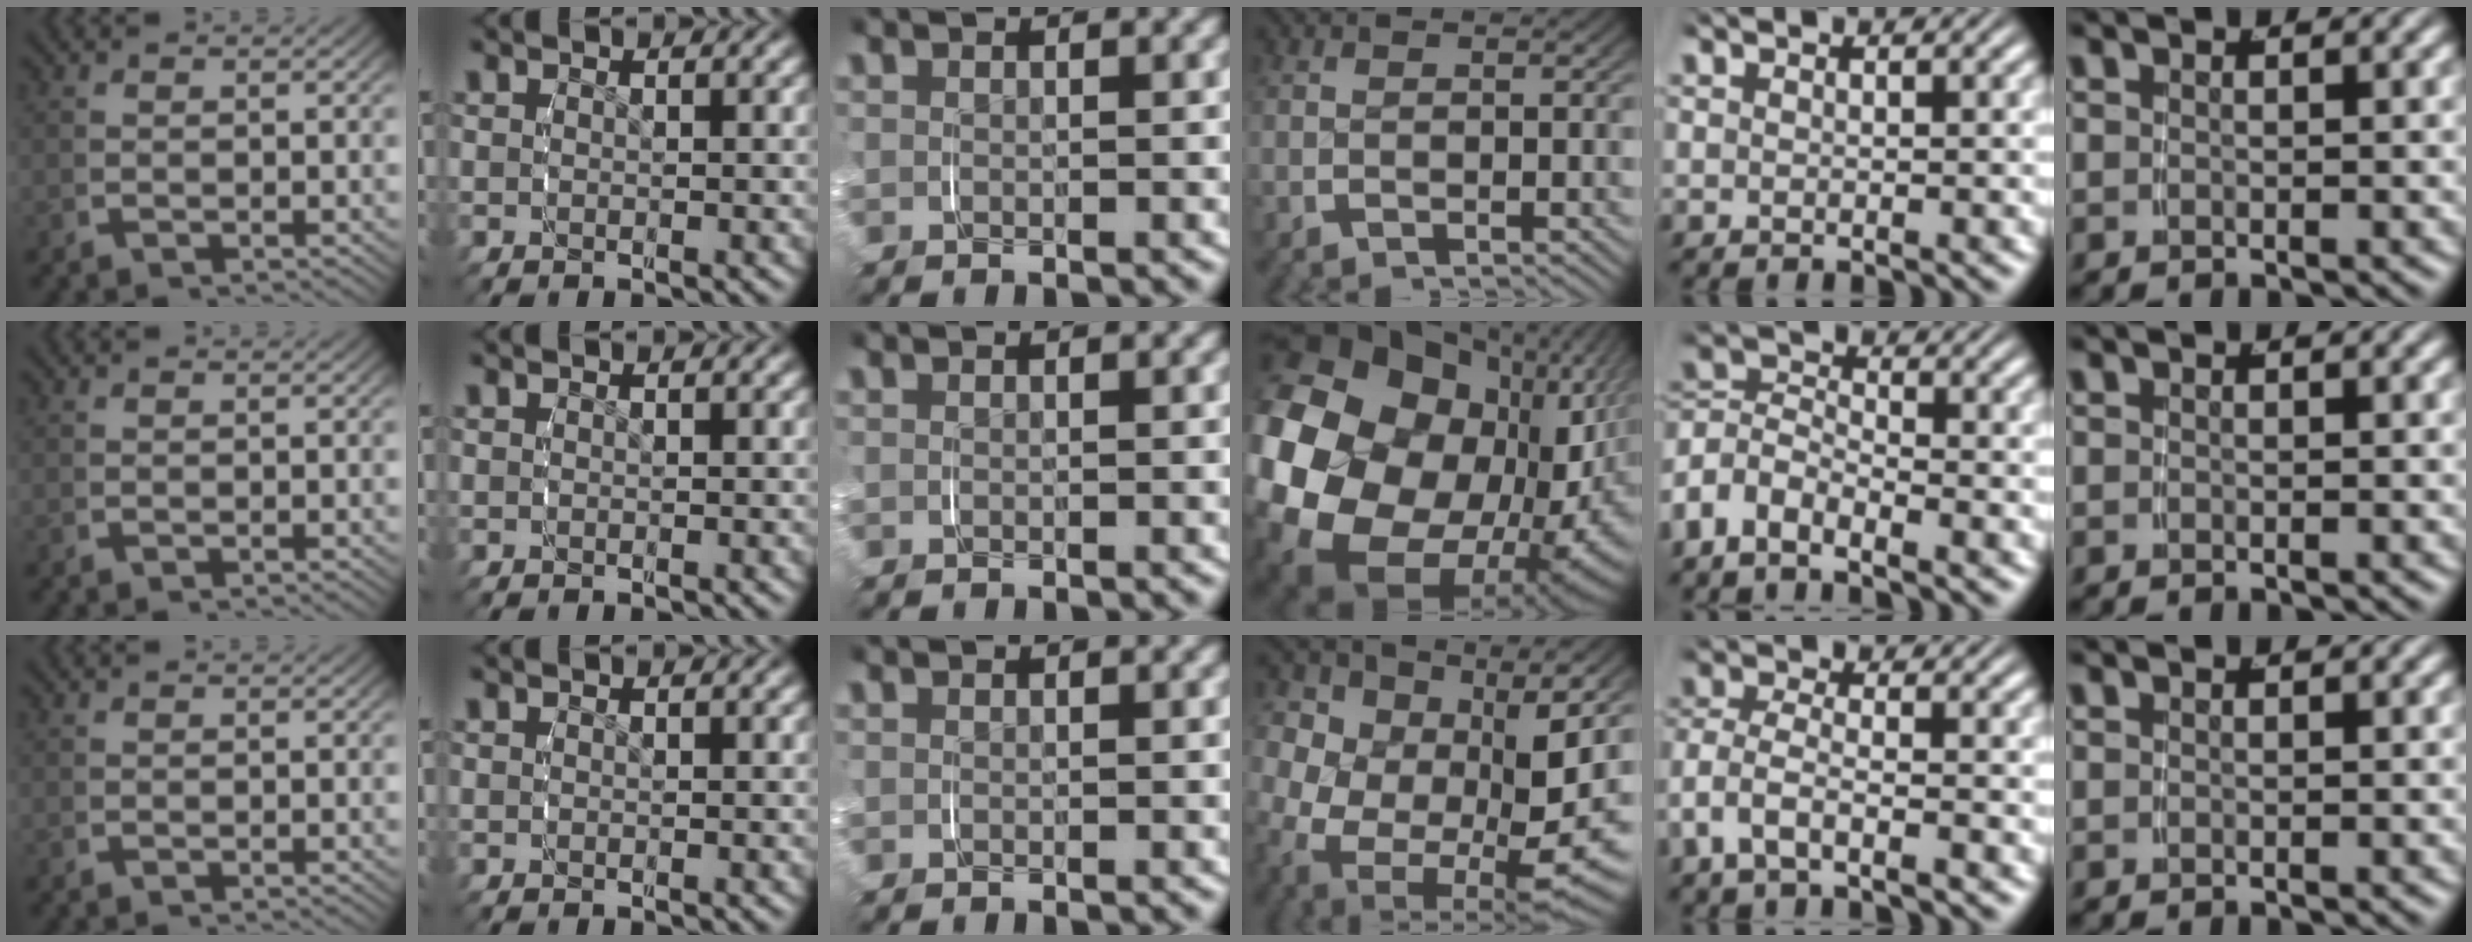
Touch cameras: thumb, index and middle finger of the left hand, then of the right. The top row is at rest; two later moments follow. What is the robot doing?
{"motion": "grasp_and_lifting", "object": "jacket"}